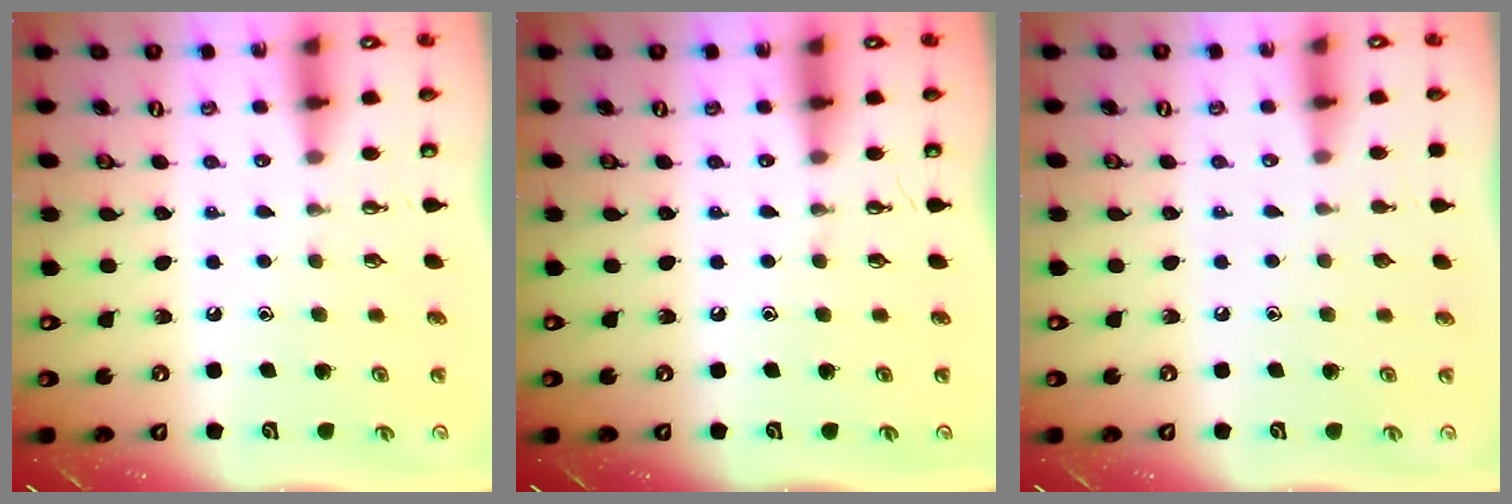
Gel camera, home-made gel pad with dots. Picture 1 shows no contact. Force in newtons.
{"total": 0.0}
{"total": 0.0}